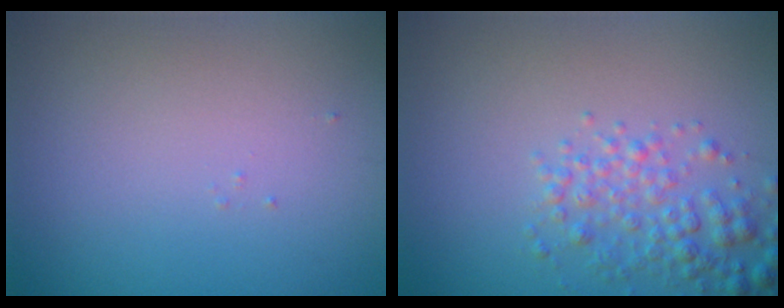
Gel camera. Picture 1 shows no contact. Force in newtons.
{"total": 3.3, "press": 3.3, "slide": 0.1}